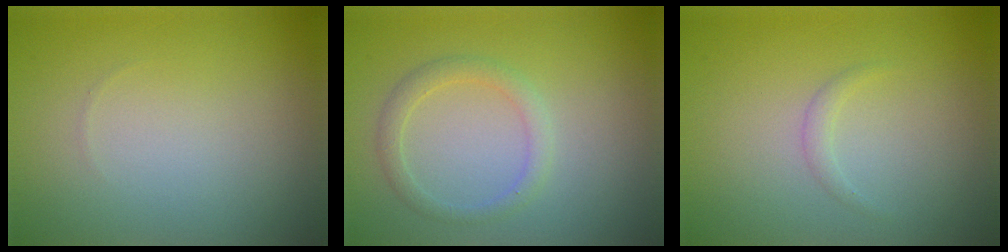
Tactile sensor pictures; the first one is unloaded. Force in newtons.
{"total": 1.9, "press": 1.9, "slide": 0.1}
{"total": 0.8, "press": 0.8, "slide": 0.0}